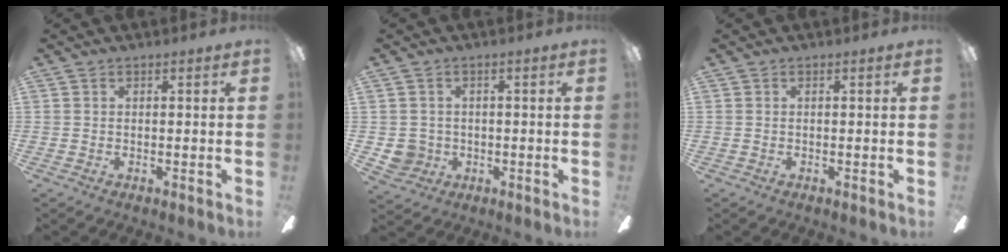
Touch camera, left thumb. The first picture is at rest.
{"total": 4.1, "force": [-0.2, 4.0, 0.6], "torque": [-0.018, 0.006, -0.003]}
{"total": 0.0}